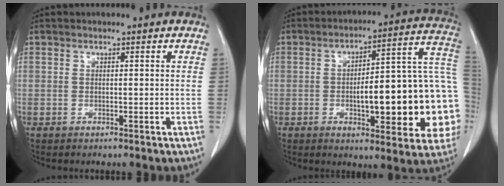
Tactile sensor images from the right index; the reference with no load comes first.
{"total": 22.9, "force": [-3.6, 5.2, 22.0], "torque": [-0.221, 0.039, -0.036]}